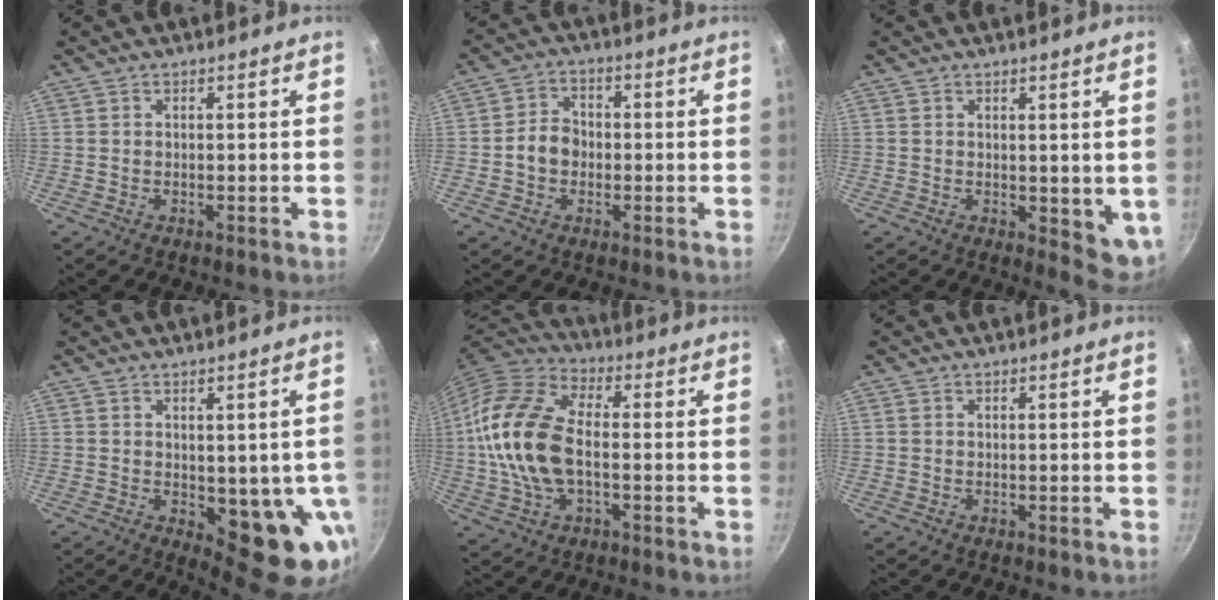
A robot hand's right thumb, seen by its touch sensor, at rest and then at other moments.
{"total": 5.4, "force": [-0.9, 4.5, 2.8], "torque": [-0.022, 0.018, -0.024]}
{"total": 6.3, "force": [0.9, 3.2, 5.4], "torque": [-0.054, -0.012, 0.020]}
{"total": 12.0, "force": [-1.9, 5.2, 10.7], "torque": [-0.090, -0.010, -0.013]}
{"total": 17.9, "force": [-1.0, 10.4, 14.5], "torque": [-0.278, 0.029, -0.031]}
{"total": 0.0}